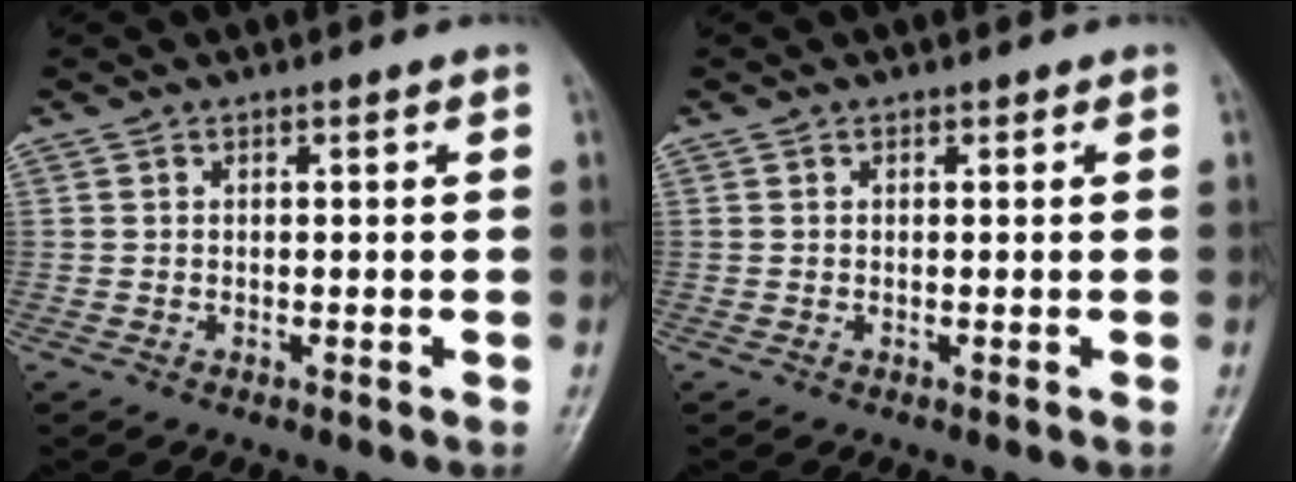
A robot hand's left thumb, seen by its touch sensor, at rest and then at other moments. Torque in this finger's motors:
{"motor_torque": [0.00, 0.00, -0.17, 0.05, 0.00]}